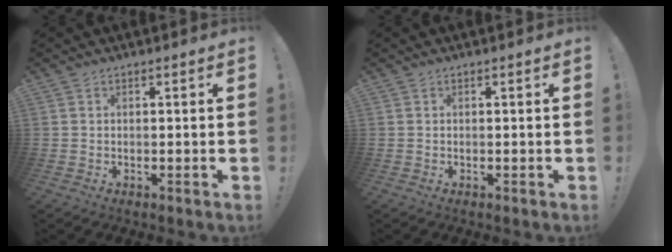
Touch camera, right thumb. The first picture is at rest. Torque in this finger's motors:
{"motor_torque": [-0.02, 0.02, 0.00, 0.00, 0.00]}